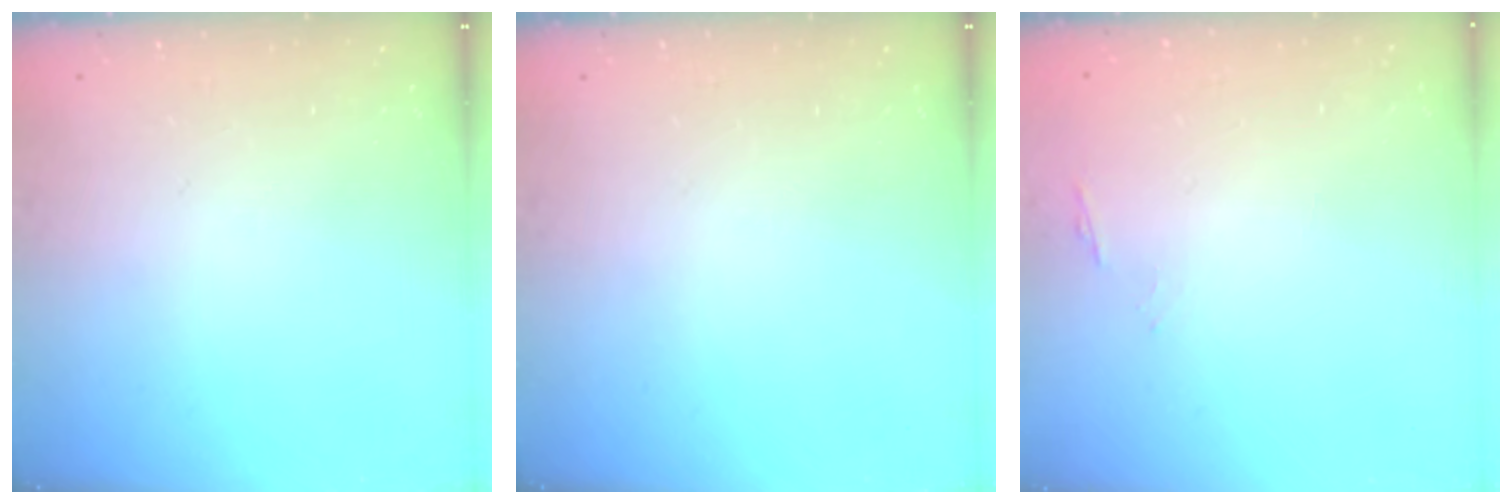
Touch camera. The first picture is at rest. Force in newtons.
{"total": 0.0}
{"total": 0.8, "press": 0.6, "slide": 0.4}